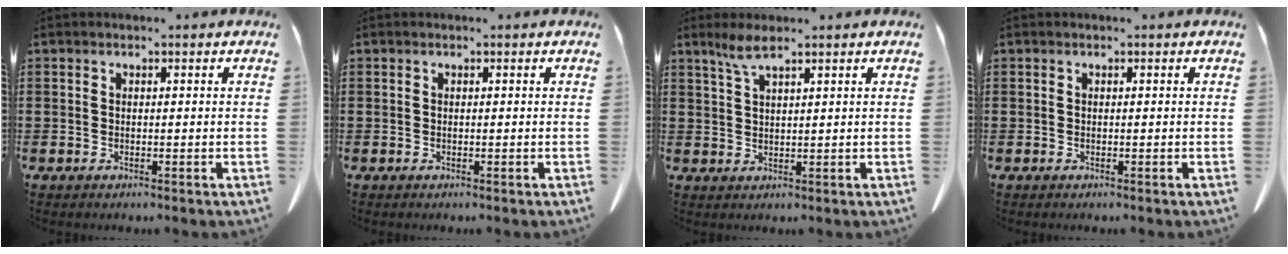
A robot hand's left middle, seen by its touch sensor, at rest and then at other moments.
{"total": 0.0}
{"total": 3.4, "force": [2.3, 0.4, 2.4], "torque": [-0.054, 0.001, 0.042]}
{"total": 0.0}